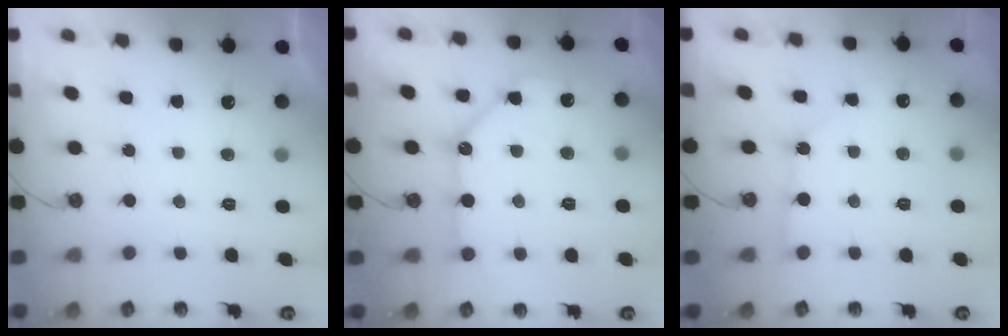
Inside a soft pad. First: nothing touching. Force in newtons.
{"total": 13.0, "press": 12.9, "slide": 1.5}
{"total": 2.0, "press": 2.0, "slide": 0.3}